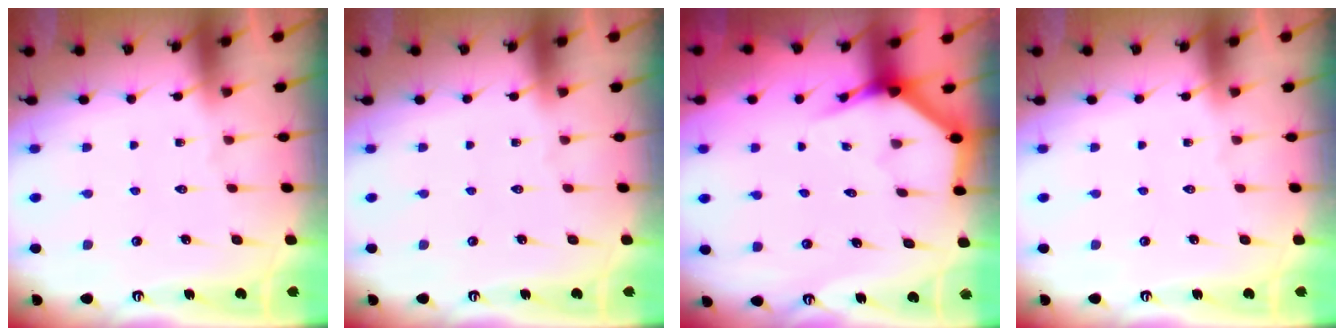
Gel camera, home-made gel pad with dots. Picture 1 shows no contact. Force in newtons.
{"total": 0.0}
{"total": 3.8, "press": 3.8, "slide": 0.2}
{"total": 0.0}